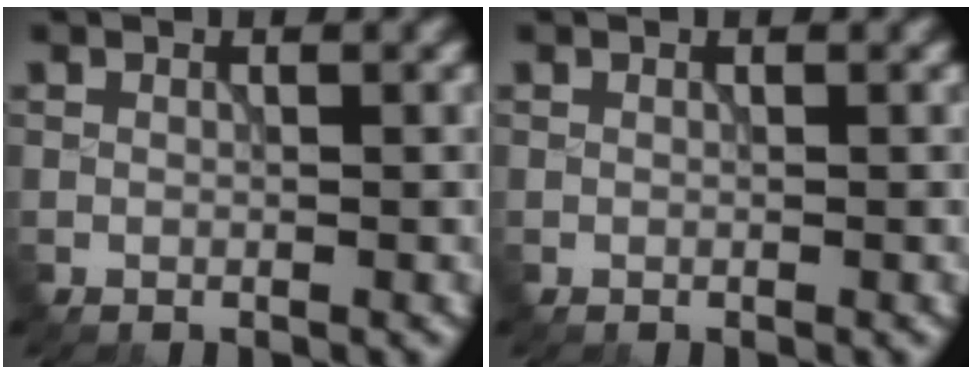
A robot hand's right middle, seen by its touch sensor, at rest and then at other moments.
{"total": 0.0}